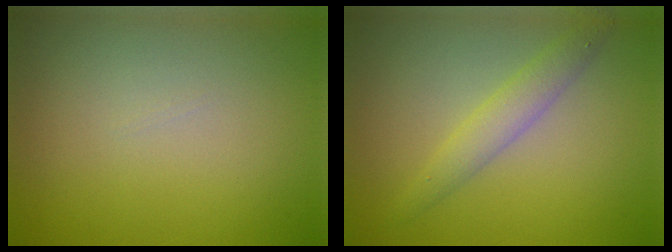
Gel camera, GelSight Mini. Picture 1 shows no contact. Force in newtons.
{"total": 2.3, "press": 2.3, "slide": 0.1}